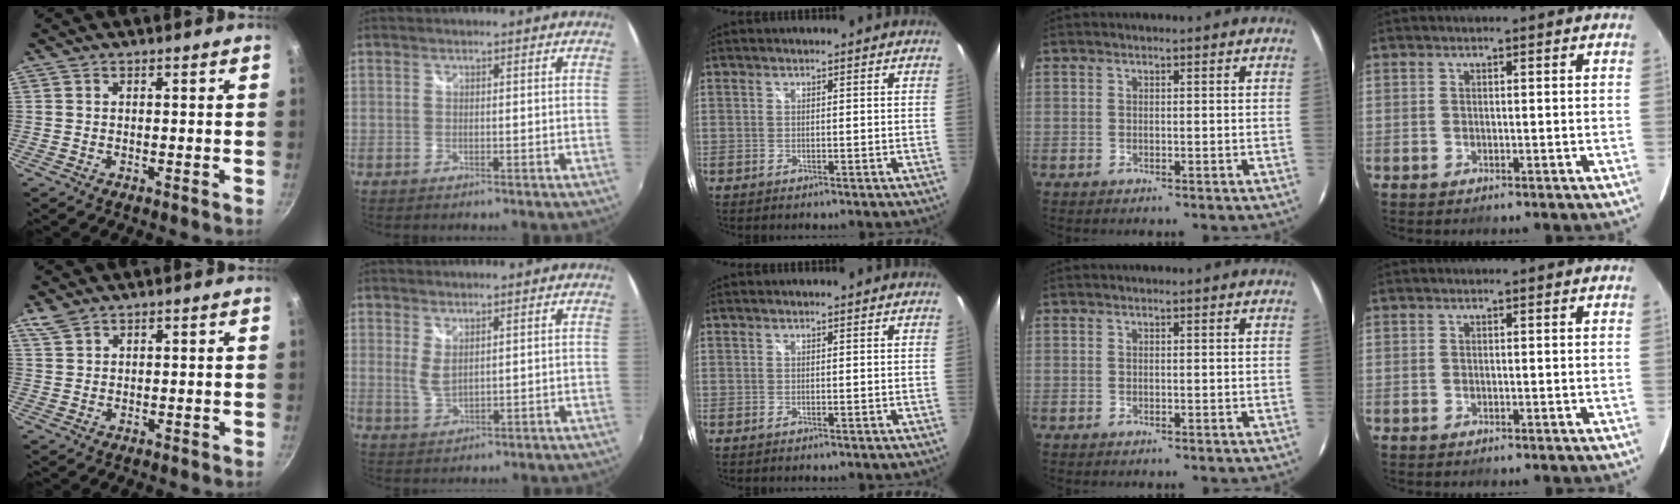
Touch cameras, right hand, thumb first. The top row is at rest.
{"thumb": {"total": 2.7, "force": [2.2, 1.3, 1.1], "torque": [-0.023, -0.002, 0.050]}, "index": {"total": 2.9, "force": [1.3, 1.1, 2.4], "torque": [-0.045, -0.006, 0.024]}}